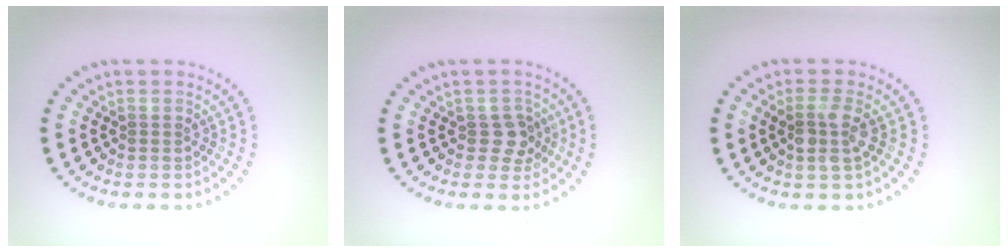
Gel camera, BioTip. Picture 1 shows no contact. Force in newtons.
{"total": 2.1, "press": 2.0, "slide": 0.8}
{"total": 2.2, "press": 2.0, "slide": 0.9}